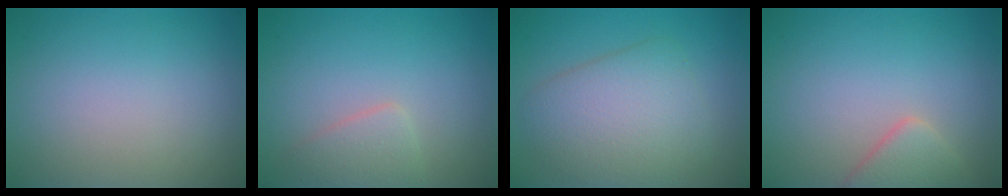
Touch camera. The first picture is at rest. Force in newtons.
{"total": 2.0, "press": 2.0, "slide": 0.1}
{"total": 5.5, "press": 5.5, "slide": 0.2}
{"total": 2.8, "press": 2.8, "slide": 0.1}